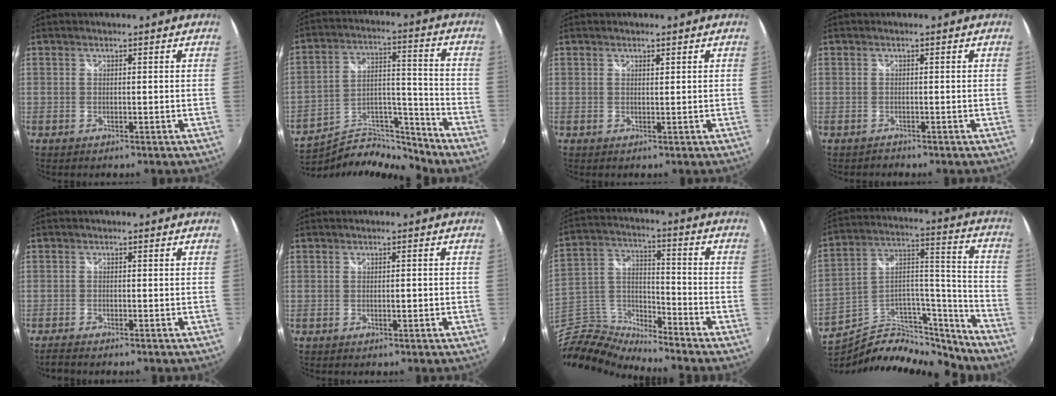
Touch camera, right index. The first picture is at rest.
{"total": 10.6, "force": [-10.3, 1.6, 1.9], "torque": [-0.022, 0.032, -0.186]}
{"total": 0.7, "force": [0.5, 0.1, 0.4], "torque": [-0.005, 0.001, 0.009]}
{"total": 1.0, "force": [-0.9, 0.2, -0.4], "torque": [0.005, -0.003, -0.015]}
{"total": 2.2, "force": [-2.1, 0.2, 0.6], "torque": [-0.018, -0.014, -0.040]}
{"total": 1.3, "force": [-0.3, 0.5, 1.1], "torque": [-0.018, 0.004, -0.004]}
{"total": 10.5, "force": [-9.8, 2.5, 2.6], "torque": [-0.076, 0.015, -0.210]}
{"total": 19.1, "force": [-16.9, 6.2, 6.5], "torque": [-0.104, 0.044, -0.283]}